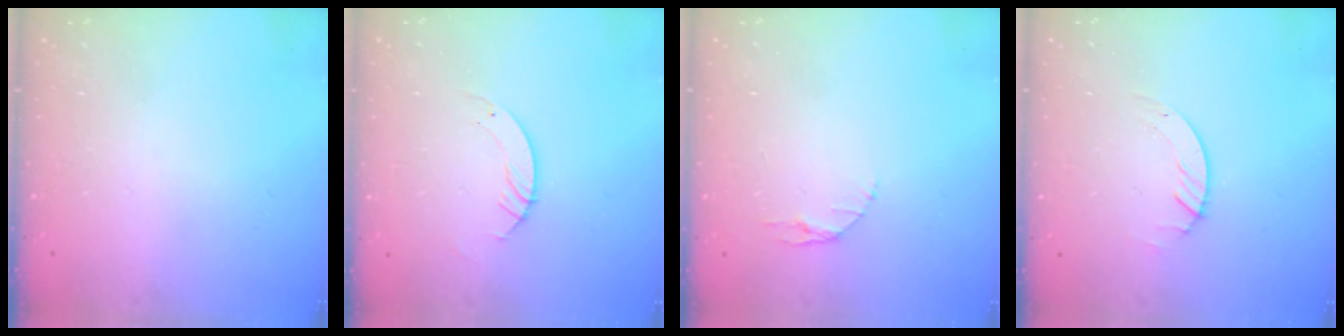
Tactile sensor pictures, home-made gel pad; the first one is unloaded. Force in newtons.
{"total": 3.3, "press": 3.3, "slide": 0.2}
{"total": 2.9, "press": 2.9, "slide": 0.4}
{"total": 1.4, "press": 1.4, "slide": 0.2}